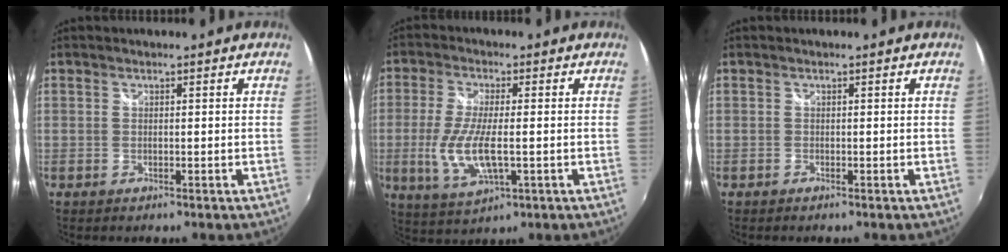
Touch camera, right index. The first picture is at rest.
{"total": 10.1, "force": [-1.9, 3.2, 9.4], "torque": [-0.196, -0.017, -0.031]}
{"total": 0.0}